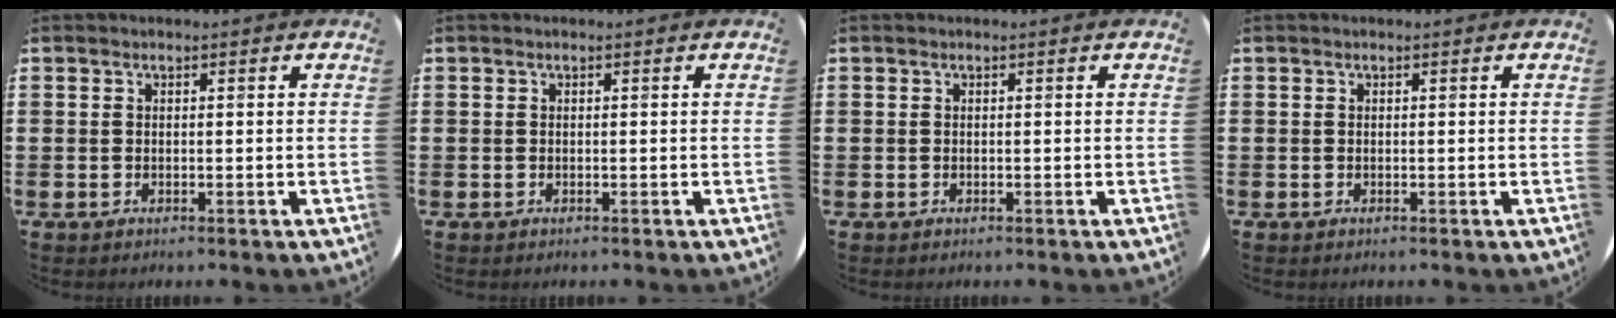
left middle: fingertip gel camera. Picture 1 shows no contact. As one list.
[{"total": 0.0}, {"total": 0.0}, {"total": 0.0}]